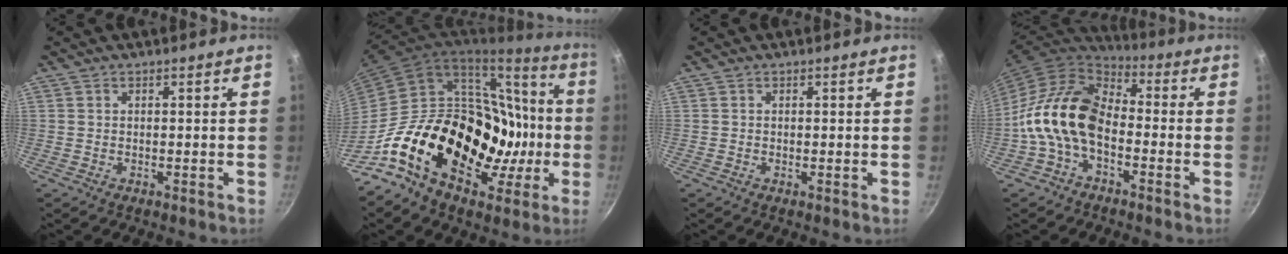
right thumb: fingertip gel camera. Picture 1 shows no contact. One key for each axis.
{"total": 30.8, "fx": -6.0, "fy": 20.2, "fz": 22.4, "tx": -0.323, "ty": 0.040, "tz": -0.078}
{"total": 0.0}
{"total": 15.0, "fx": -3.7, "fy": 9.5, "fz": 11.0, "tx": -0.186, "ty": 0.049, "tz": -0.094}